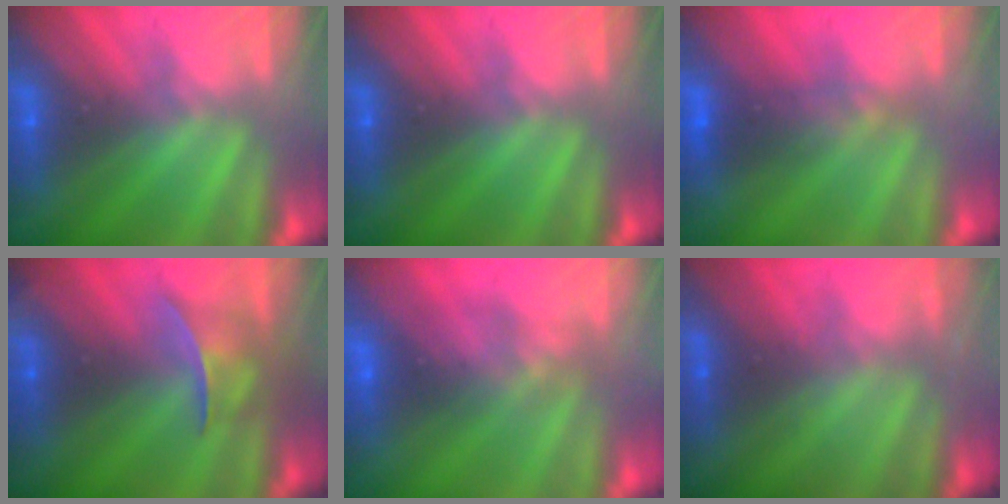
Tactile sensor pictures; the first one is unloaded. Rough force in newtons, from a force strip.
{"total": 0.0}
{"total": 2.0}
{"total": 6.5}
{"total": 10.3}
{"total": 2.3}